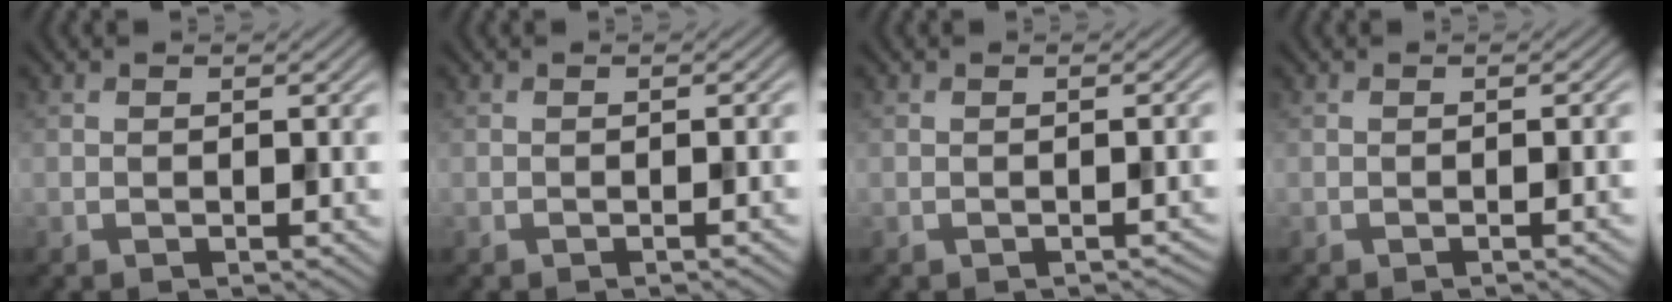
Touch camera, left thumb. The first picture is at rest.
{"total": 0.7, "force": [-0.3, 0.0, 0.6], "torque": [-0.008, 0.003, -0.006]}
{"total": 0.7, "force": [-0.5, 0.2, 0.4], "torque": [-0.006, -0.001, -0.005]}
{"total": 0.8, "force": [-0.3, 0.1, 0.7], "torque": [-0.009, 0.003, -0.008]}